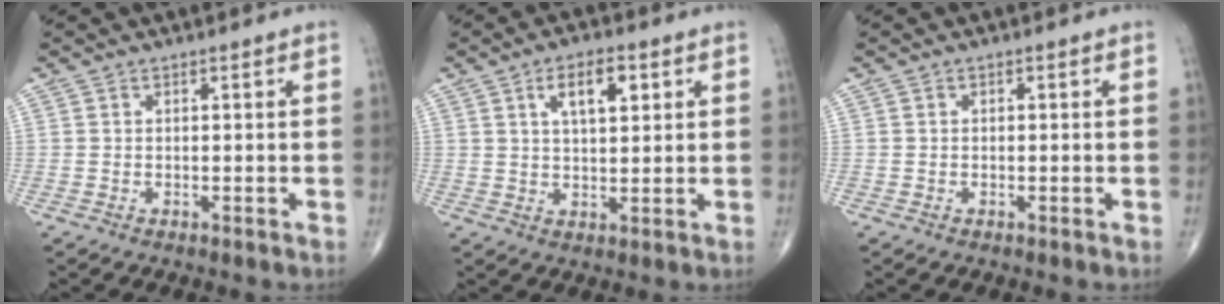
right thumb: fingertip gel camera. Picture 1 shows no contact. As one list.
[{"total": 7.2, "force": [2.9, 3.2, 5.7], "torque": [-0.078, -0.008, 0.047]}, {"total": 0.0}]